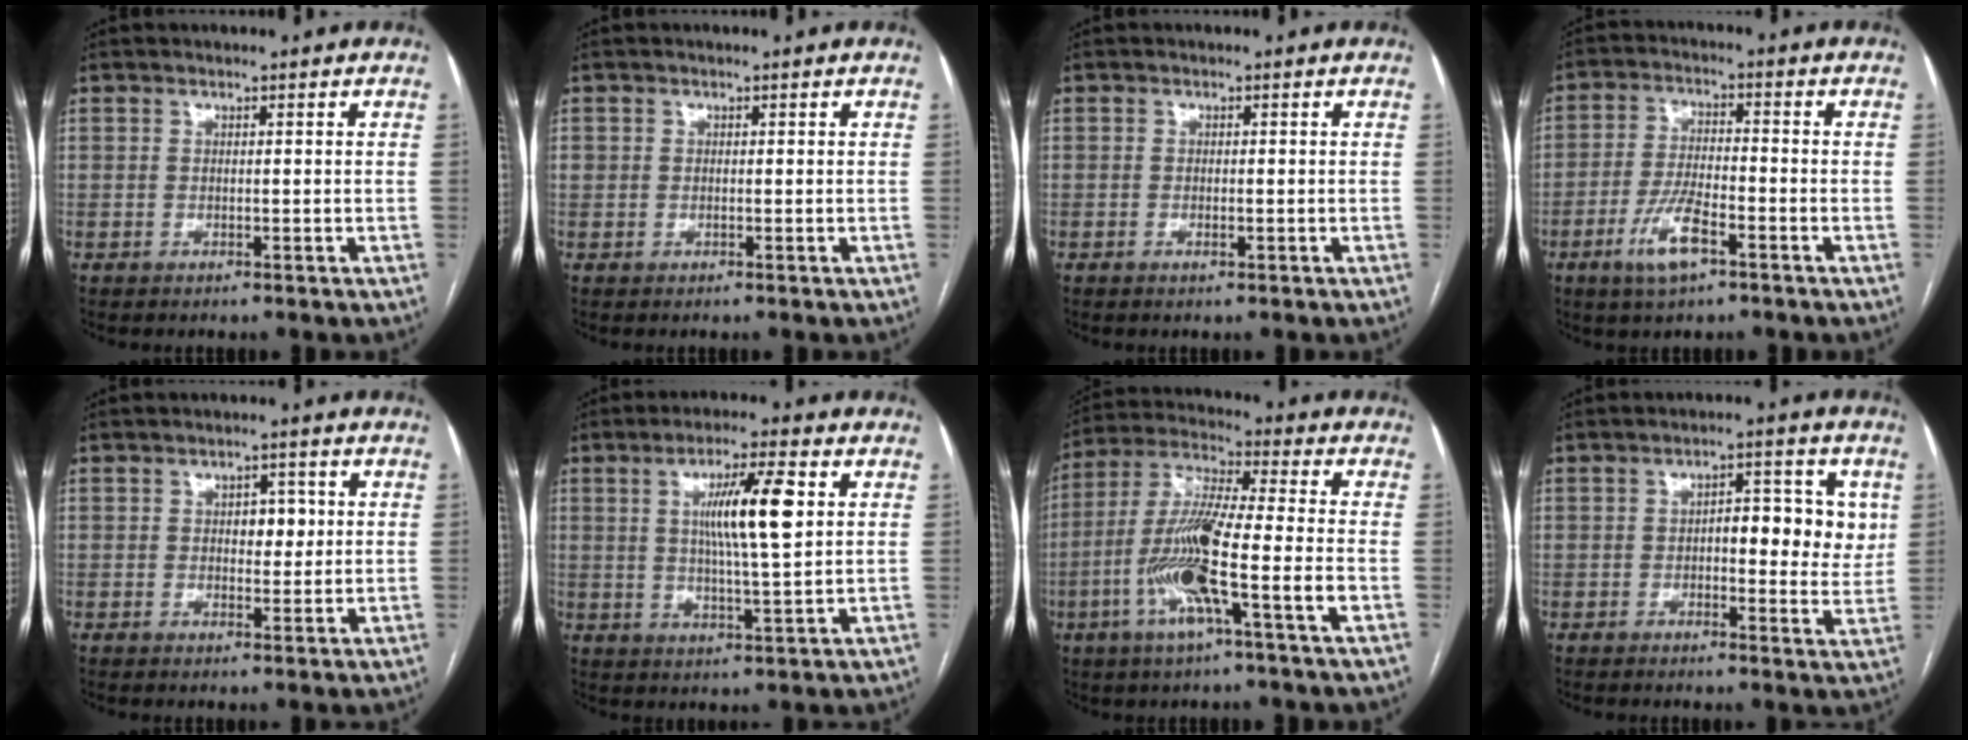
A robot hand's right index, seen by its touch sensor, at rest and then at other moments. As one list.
[{"total": 0.9, "force": [0.1, 0.8, 0.3], "torque": [-0.003, 0.009, 0.003]}, {"total": 1.0, "force": [-0.4, 0.3, 0.9], "torque": [-0.016, -0.001, -0.005]}, {"total": 7.4, "force": [-3.9, 1.9, 6.0], "torque": [-0.125, -0.005, -0.069]}, {"total": 3.2, "force": [0.5, 2.0, 2.5], "torque": [-0.030, 0.007, 0.008]}, {"total": 9.9, "force": [2.4, 0.7, 9.6], "torque": [-0.167, 0.002, 0.041]}, {"total": 14.3, "force": [-4.5, 0.4, 13.5], "torque": [-0.272, -0.002, -0.091]}, {"total": 8.5, "force": [1.3, 3.7, 7.5], "torque": [-0.087, 0.017, 0.016]}]